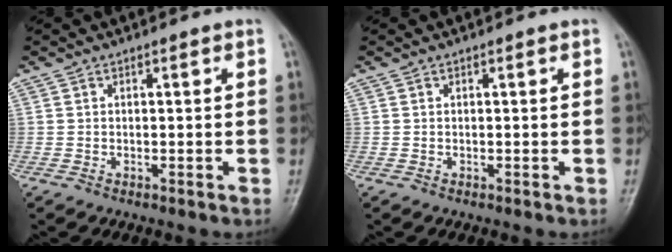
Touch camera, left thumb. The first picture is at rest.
{"total": 0.0}